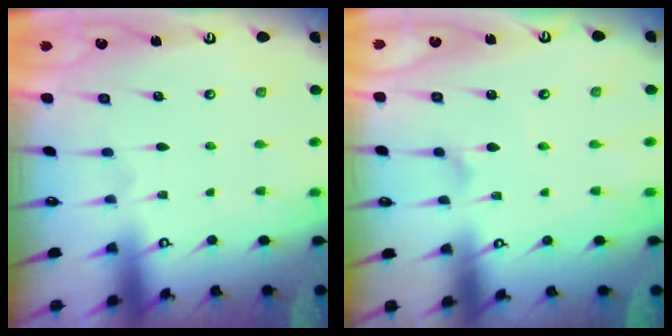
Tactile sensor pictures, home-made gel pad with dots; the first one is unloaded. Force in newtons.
{"total": 1.7, "press": 1.6, "slide": 0.1}